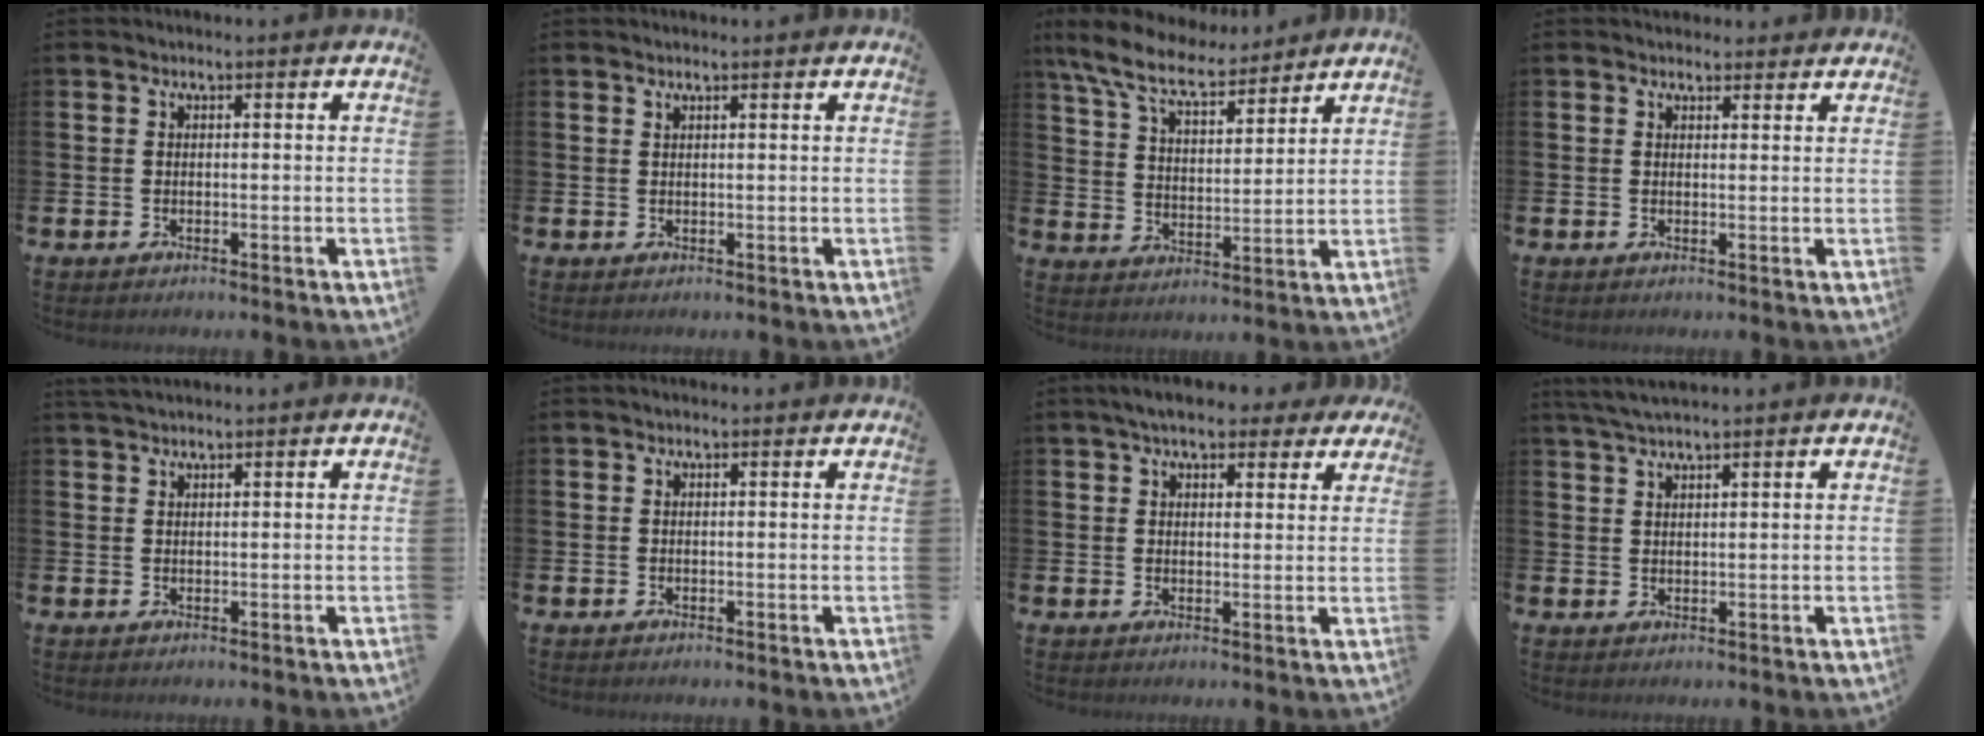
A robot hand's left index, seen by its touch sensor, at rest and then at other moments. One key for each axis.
{"total": 0.9, "fx": 0.9, "fy": 0.0, "fz": 0.2, "tx": 0.006, "ty": -0.005, "tz": 0.014}
{"total": 9.5, "fx": 8.3, "fy": 2.5, "fz": 3.7, "tx": -0.108, "ty": -0.040, "tz": 0.151}
{"total": 1.8, "fx": 1.7, "fy": 0.7, "fz": -0.1, "tx": 0.012, "ty": -0.004, "tz": 0.030}
{"total": 1.7, "fx": 1.6, "fy": 0.3, "fz": 0.5, "tx": -0.011, "ty": 0.002, "tz": 0.029}
{"total": 0.5, "fx": 0.4, "fy": 0.1, "fz": 0.3, "tx": 0.005, "ty": -0.002, "tz": 0.005}
{"total": 6.1, "fx": 5.1, "fy": 2.1, "fz": 2.5, "tx": -0.042, "ty": -0.012, "tz": 0.089}
{"total": 2.9, "fx": 2.7, "fy": 0.2, "fz": 1.2, "tx": -0.036, "ty": -0.001, "tz": 0.051}